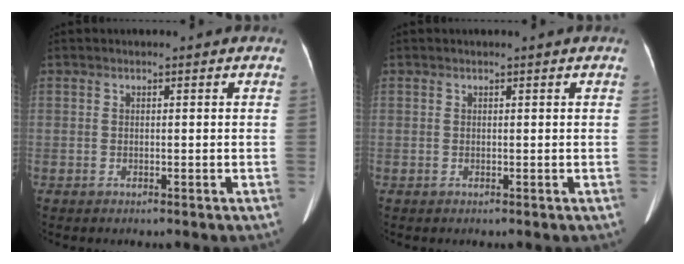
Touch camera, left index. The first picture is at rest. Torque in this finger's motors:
{"motor_torque": [0.27, -0.27, -0.06, 0.00]}